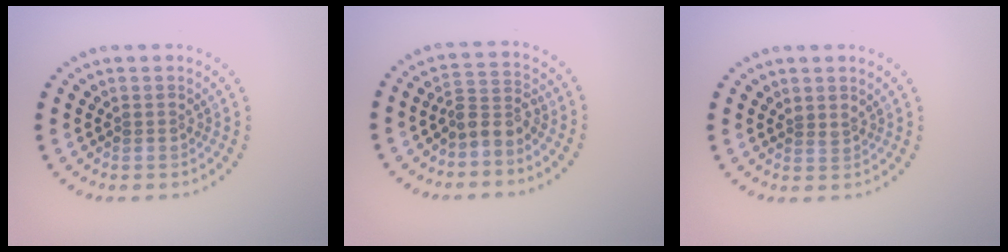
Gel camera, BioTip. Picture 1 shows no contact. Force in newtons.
{"total": 2.5, "press": 1.8, "slide": 1.7}
{"total": 0.7, "press": 0.3, "slide": 0.6}